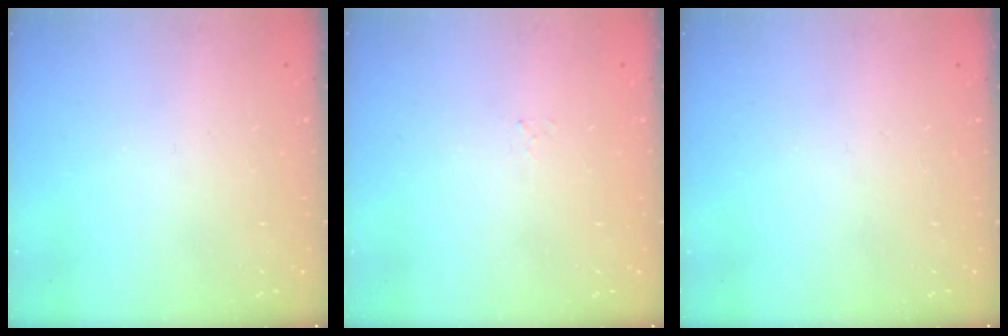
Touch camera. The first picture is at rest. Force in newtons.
{"total": 1.5, "press": 1.5, "slide": 0.2}
{"total": 0.0}